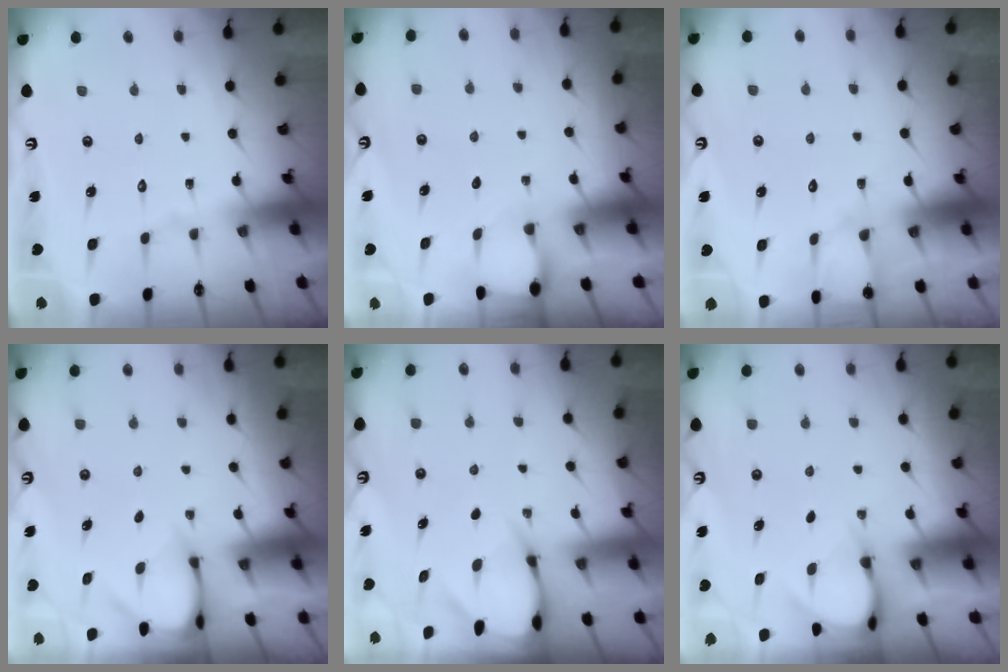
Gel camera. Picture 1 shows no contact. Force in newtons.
{"total": 2.1, "press": 2.1, "slide": 0.3}
{"total": 4.7, "press": 4.7, "slide": 0.4}
{"total": 3.0, "press": 3.0, "slide": 0.4}
{"total": 4.1, "press": 4.0, "slide": 0.4}
{"total": 4.0, "press": 4.0, "slide": 0.3}